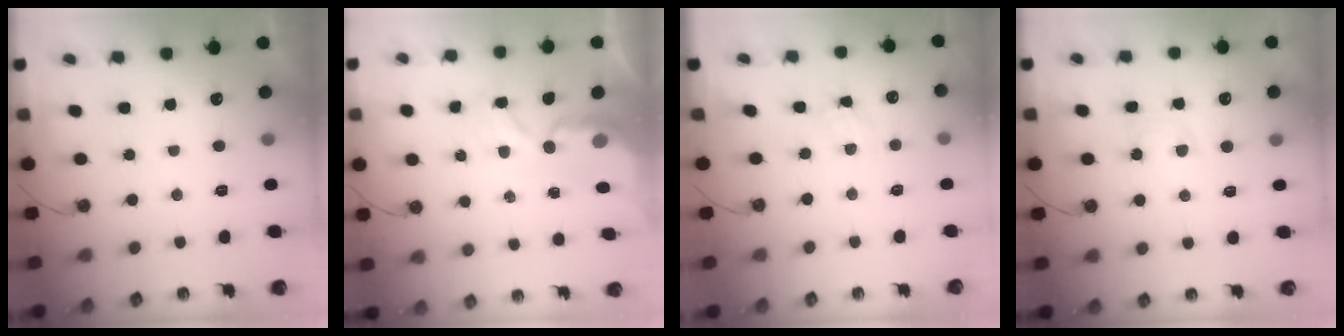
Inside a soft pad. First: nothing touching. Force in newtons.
{"total": 4.3, "press": 4.3, "slide": 0.0}
{"total": 4.9, "press": 4.8, "slide": 0.7}
{"total": 5.5, "press": 5.4, "slide": 0.8}